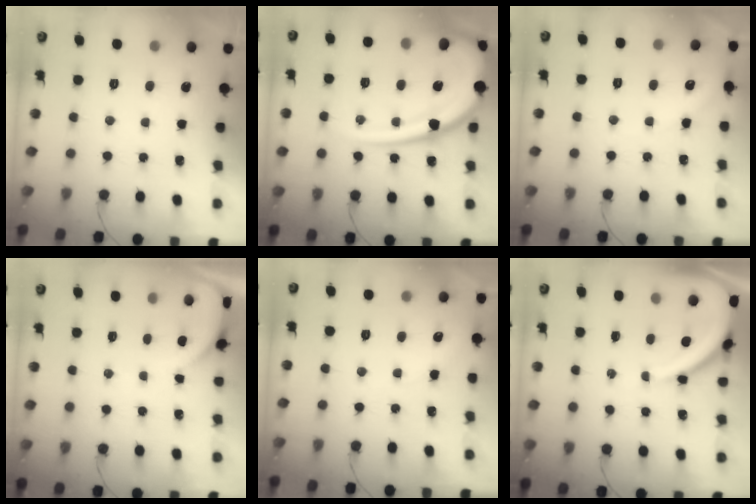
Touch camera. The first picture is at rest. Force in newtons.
{"total": 22.2, "press": 22.1, "slide": 2.5}
{"total": 2.2, "press": 2.2, "slide": 0.4}
{"total": 0.0}
{"total": 2.7, "press": 2.7, "slide": 0.5}
{"total": 10.9, "press": 10.9, "slide": 0.7}